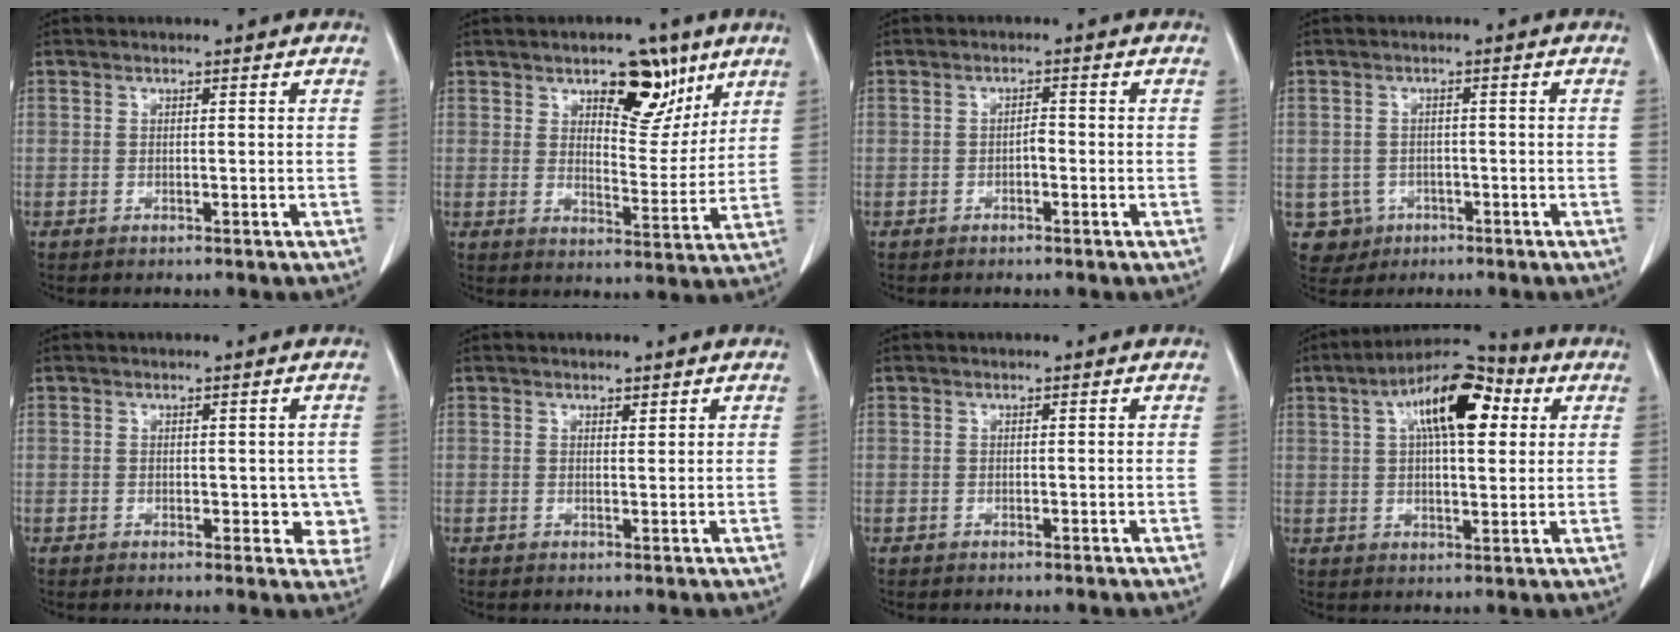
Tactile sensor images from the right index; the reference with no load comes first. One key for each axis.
{"total": 9.1, "fx": 5.5, "fy": 4.2, "fz": 5.9, "tx": -0.075, "ty": -0.002, "tz": 0.084}
{"total": 1.2, "fx": -0.5, "fy": 0.5, "fz": 1.0, "tx": -0.015, "ty": 0.004, "tz": -0.009}
{"total": 4.1, "fx": -1.5, "fy": 3.9, "fz": 0.1, "tx": -0.001, "ty": 0.009, "tz": -0.017}
{"total": 4.2, "fx": -0.2, "fy": 2.7, "fz": 3.2, "tx": -0.010, "ty": 0.005, "tz": 0.003}
{"total": 0.7, "fx": 0.6, "fy": 0.2, "fz": 0.3, "tx": -0.007, "ty": -0.006, "tz": 0.010}
{"total": 0.0}
{"total": 13.3, "fx": 4.7, "fy": 4.6, "fz": 11.6, "tx": -0.196, "ty": 0.036, "tz": 0.070}